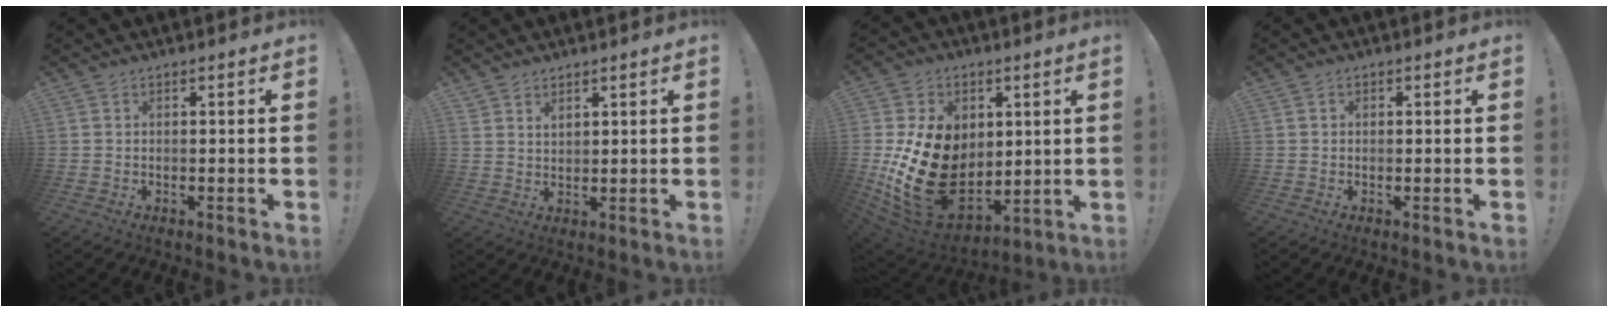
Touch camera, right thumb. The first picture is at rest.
{"total": 2.4, "force": [2.1, 1.1, 0.6], "torque": [0.000, -0.015, 0.036]}
{"total": 25.3, "force": [0.0, 18.5, 17.3], "torque": [-0.327, -0.017, 0.030]}
{"total": 0.6, "force": [0.0, 0.6, 0.2], "torque": [0.002, 0.000, 0.000]}